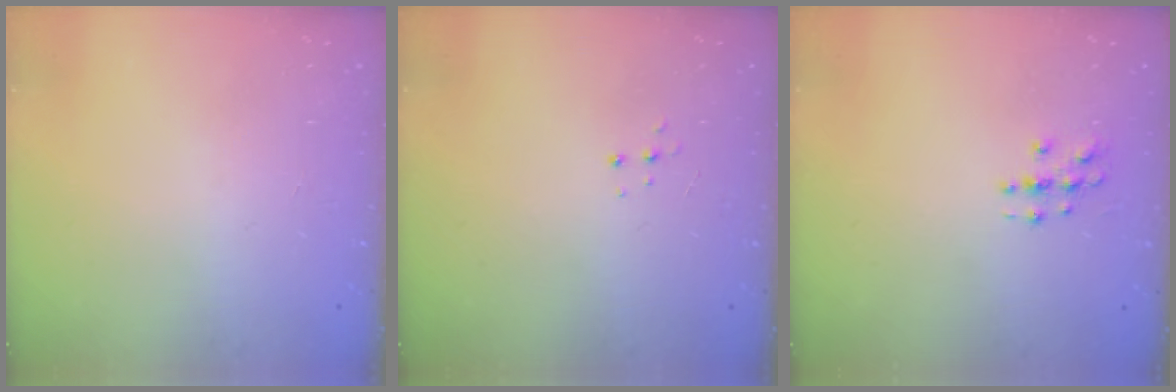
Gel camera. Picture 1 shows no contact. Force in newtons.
{"total": 3.8, "press": 3.8, "slide": 0.3}
{"total": 3.0, "press": 3.0, "slide": 0.3}